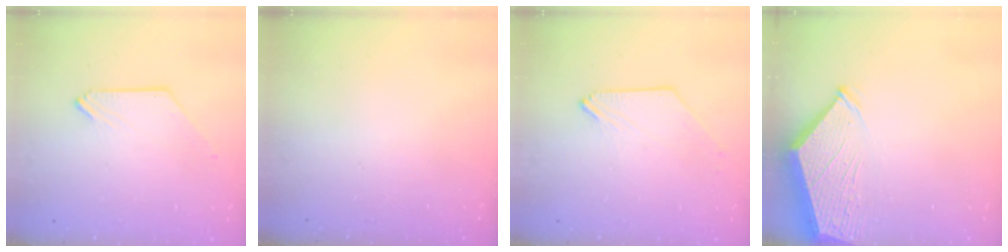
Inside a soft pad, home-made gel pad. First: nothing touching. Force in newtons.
{"total": 0.0}
{"total": 0.0}
{"total": 3.6, "press": 3.6, "slide": 0.6}